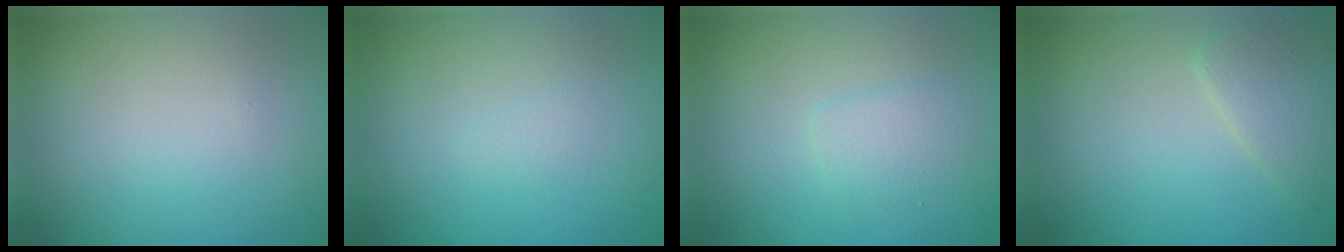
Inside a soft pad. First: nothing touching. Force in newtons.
{"total": 0.5, "press": 0.5, "slide": 0.1}
{"total": 1.7, "press": 1.7, "slide": 0.1}
{"total": 2.5, "press": 2.5, "slide": 0.0}